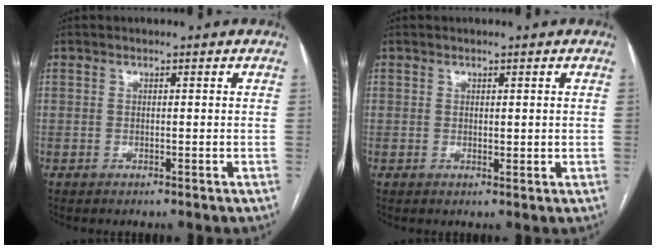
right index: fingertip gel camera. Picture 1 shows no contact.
{"total": 0.8, "force": [0.3, 0.5, 0.5], "torque": [-0.009, -0.002, 0.009]}